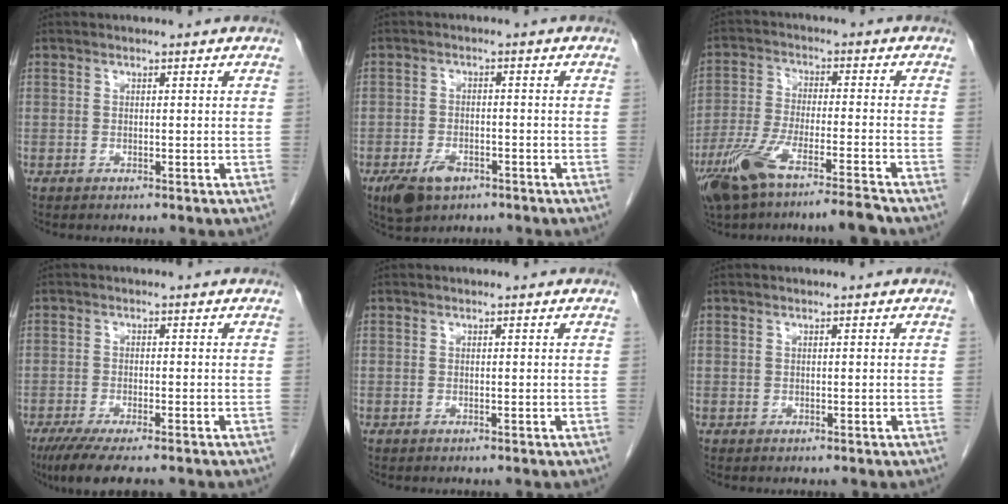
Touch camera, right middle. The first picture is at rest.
{"total": 5.3, "force": [-3.1, 2.8, 3.3], "torque": [-0.064, -0.004, -0.048]}
{"total": 11.0, "force": [-7.9, 0.6, 7.6], "torque": [-0.149, -0.022, -0.144]}
{"total": 7.4, "force": [-5.8, 1.0, 4.6], "torque": [-0.071, -0.017, -0.091]}
{"total": 0.0}
{"total": 0.0}